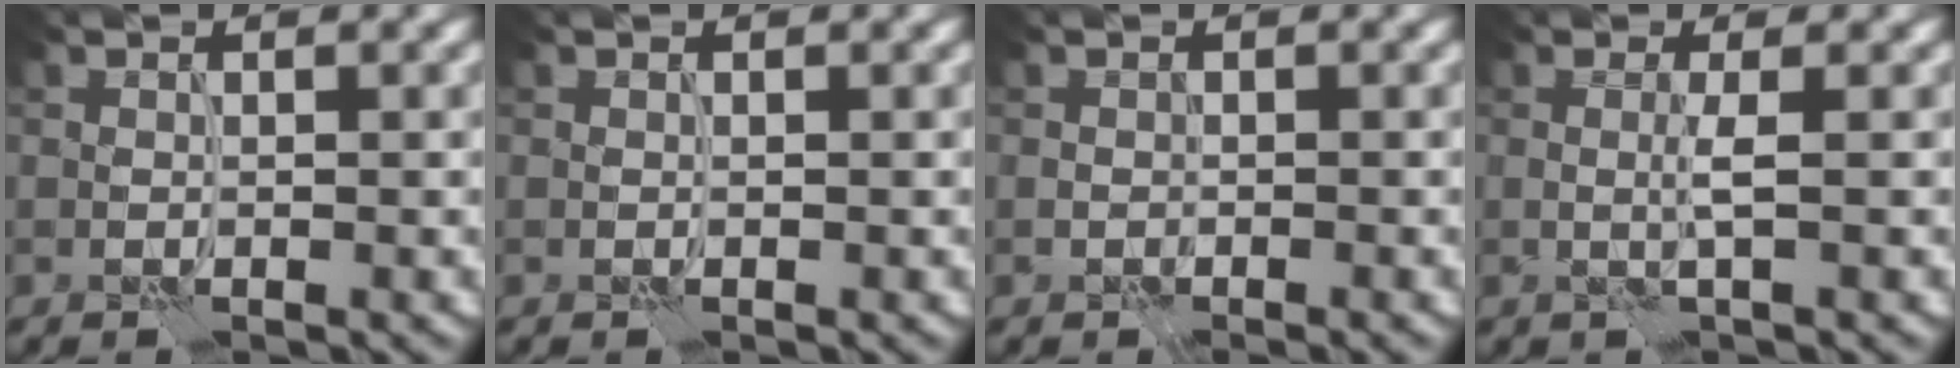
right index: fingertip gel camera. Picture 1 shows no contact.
{"total": 0.0}
{"total": 0.6, "force": [-0.2, 0.5, 0.3], "torque": [-0.005, -0.002, -0.001]}
{"total": 1.1, "force": [-0.3, -0.8, 0.7], "torque": [-0.021, -0.001, -0.008]}